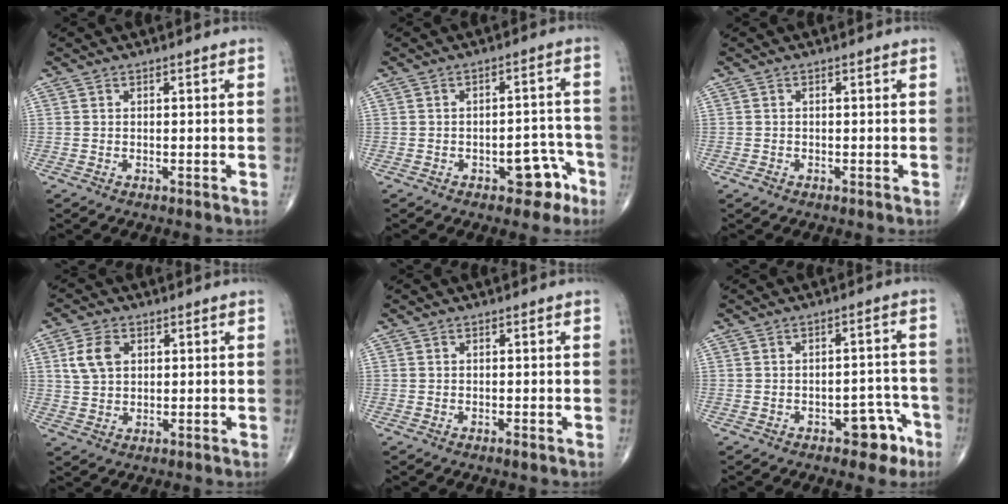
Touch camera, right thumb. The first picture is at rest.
{"total": 7.0, "force": [-3.7, 3.7, 4.6], "torque": [-0.030, 0.041, -0.045]}
{"total": 0.8, "force": [-0.5, 0.6, 0.3], "torque": [-0.004, 0.001, -0.011]}
{"total": 6.1, "force": [1.8, 4.3, 4.0], "torque": [-0.070, -0.001, 0.035]}
{"total": 0.6, "force": [-0.3, 0.2, 0.5], "torque": [-0.012, -0.002, -0.007]}
{"total": 6.3, "force": [-3.6, 3.4, 3.9], "torque": [-0.021, 0.037, -0.043]}